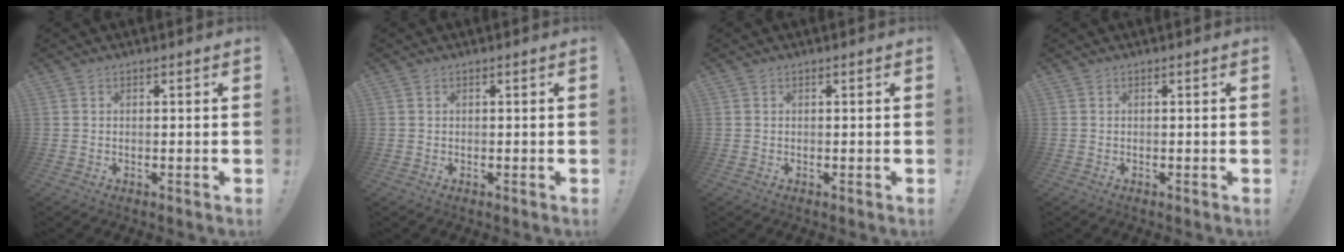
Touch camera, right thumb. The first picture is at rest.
{"total": 0.0}
{"total": 0.0}
{"total": 0.0}